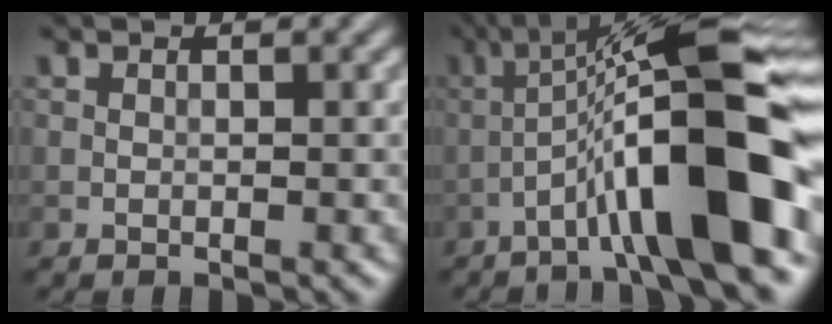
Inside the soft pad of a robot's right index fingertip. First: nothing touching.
{"total": 12.5, "force": [-4.0, 1.9, 11.7], "torque": [-0.176, 0.031, -0.060]}